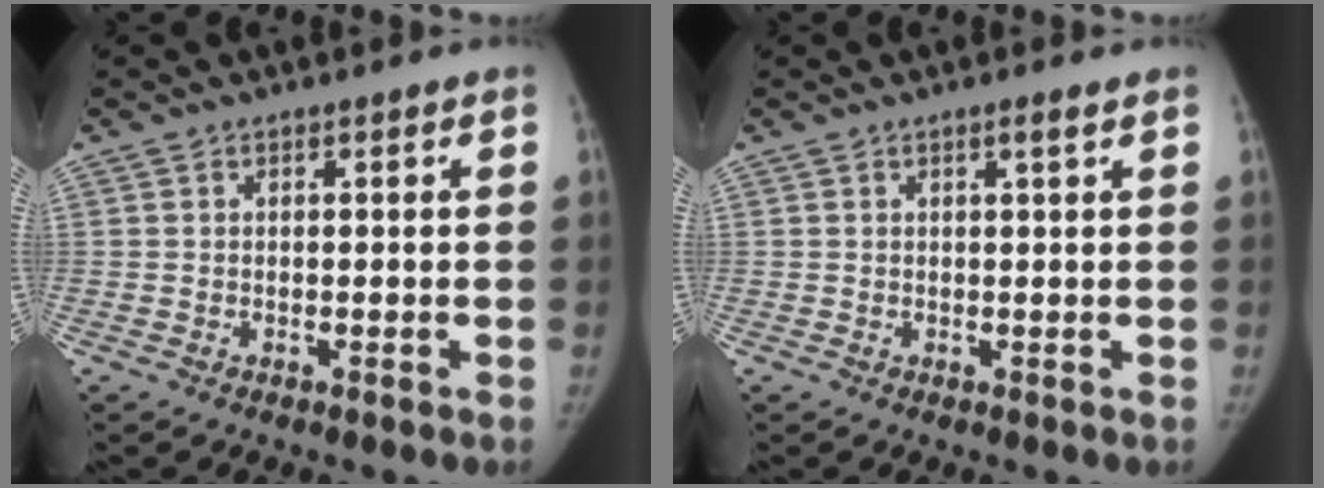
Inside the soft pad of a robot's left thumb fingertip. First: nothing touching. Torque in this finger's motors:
{"motor_torque": [0.06, 0.03, 0.07, 0.05, 0.09]}